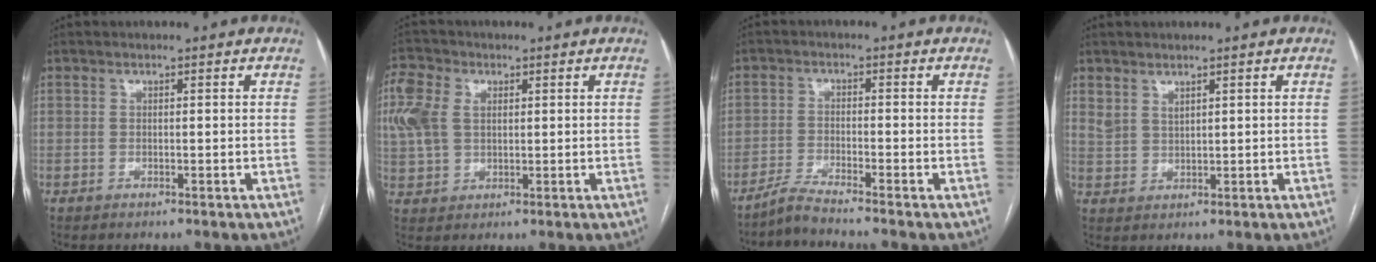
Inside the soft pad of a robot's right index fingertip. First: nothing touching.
{"total": 8.7, "force": [2.8, 6.1, 5.6], "torque": [-0.163, 0.027, 0.056]}
{"total": 3.8, "force": [-3.5, -1.3, 1.0], "torque": [-0.025, -0.016, -0.074]}
{"total": 2.9, "force": [2.5, 1.1, 0.7], "torque": [-0.021, 0.007, 0.055]}